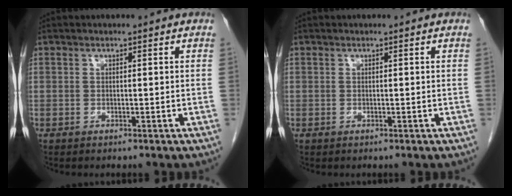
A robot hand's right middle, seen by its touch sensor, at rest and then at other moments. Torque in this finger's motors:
{"motor_torque": [-0.05, 0.07, 0.00, 0.00]}